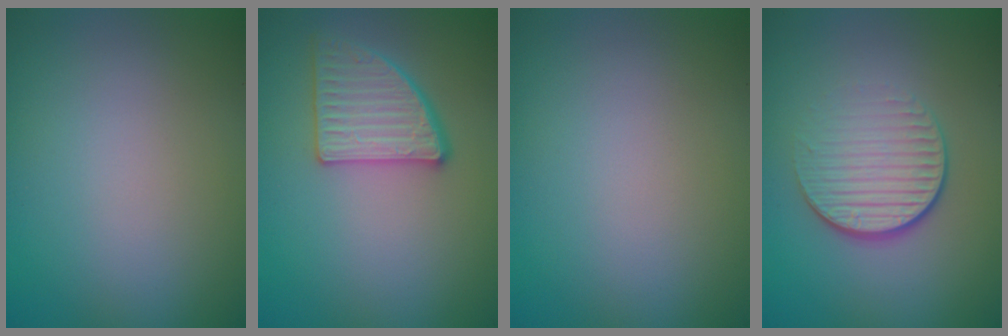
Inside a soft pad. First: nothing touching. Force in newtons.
{"total": 3.5, "press": 3.3, "slide": 1.1}
{"total": 0.0}
{"total": 4.2, "press": 2.8, "slide": 3.2}